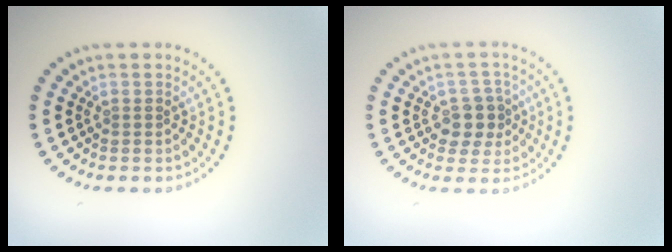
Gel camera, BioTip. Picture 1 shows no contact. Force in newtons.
{"total": 3.0, "press": 2.8, "slide": 1.1}